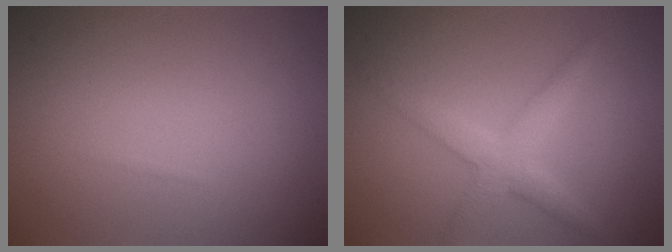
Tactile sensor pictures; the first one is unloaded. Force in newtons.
{"total": 3.1, "press": 3.1, "slide": 0.0}